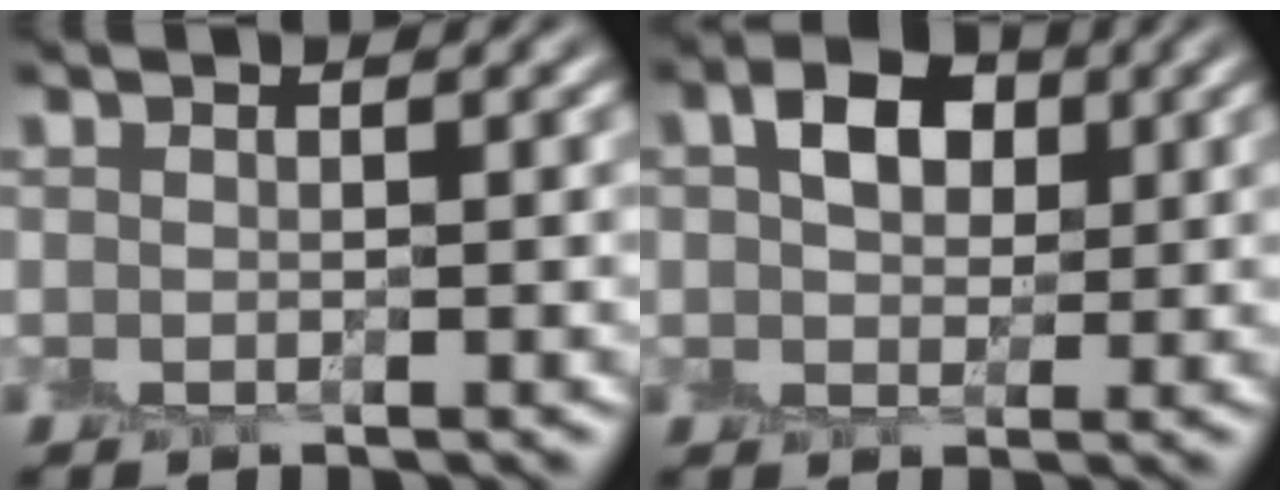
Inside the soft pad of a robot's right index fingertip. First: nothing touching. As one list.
[{"total": 3.6, "force": [1.3, 2.6, 2.2], "torque": [-0.040, 0.009, 0.014]}]